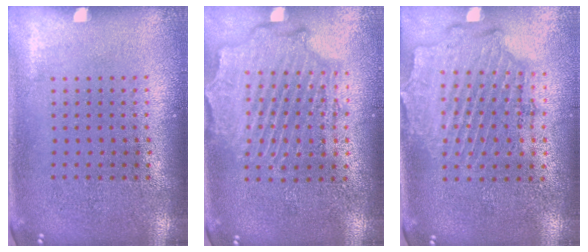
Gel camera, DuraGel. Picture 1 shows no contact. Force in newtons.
{"total": 2.1, "press": 2.1, "slide": 0.4}
{"total": 1.9, "press": 1.7, "slide": 0.8}